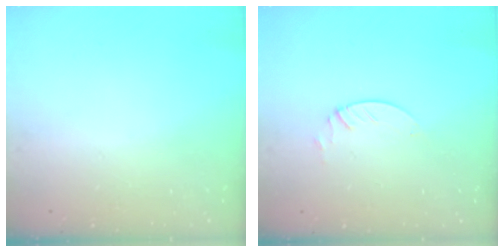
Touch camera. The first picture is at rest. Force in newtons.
{"total": 2.1, "press": 2.1, "slide": 0.2}